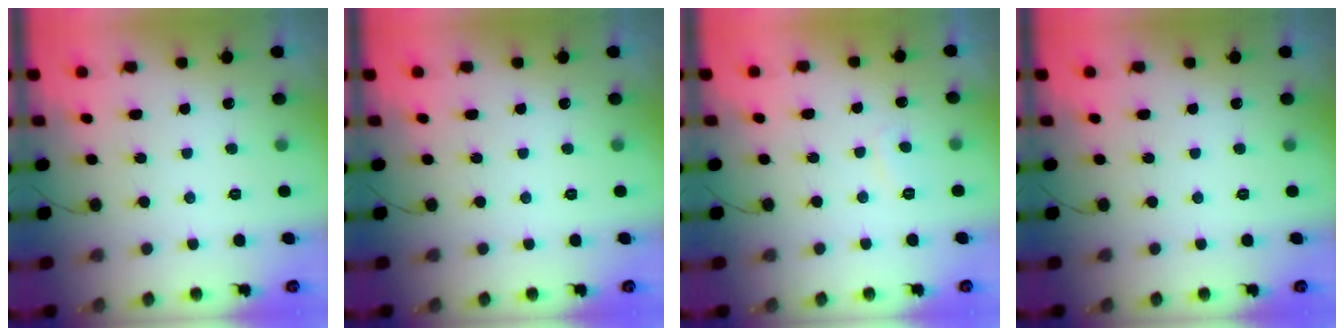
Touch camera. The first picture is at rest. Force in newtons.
{"total": 0.0}
{"total": 2.6, "press": 2.5, "slide": 0.6}
{"total": 0.0}